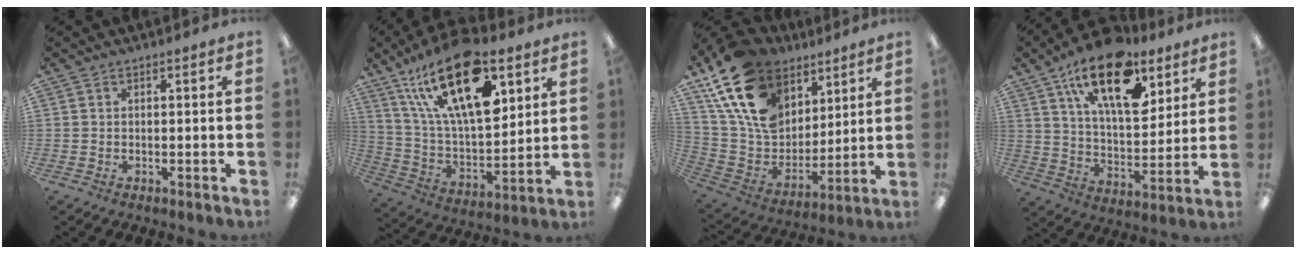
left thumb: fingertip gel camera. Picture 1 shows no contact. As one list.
[{"total": 26.0, "force": [13.9, 11.2, 18.8], "torque": [-0.349, -0.065, 0.235]}, {"total": 21.4, "force": [12.2, 14.0, 10.6], "torque": [-0.219, -0.057, 0.229]}, {"total": 21.1, "force": [12.7, 9.7, 13.8], "torque": [-0.221, -0.061, 0.218]}]